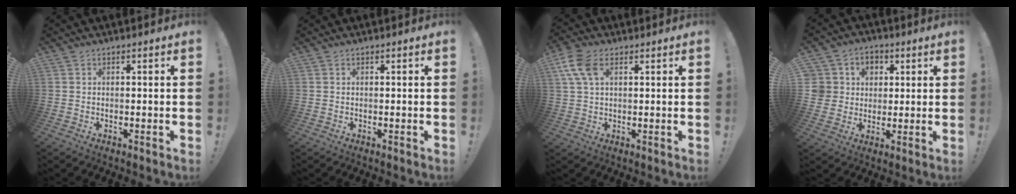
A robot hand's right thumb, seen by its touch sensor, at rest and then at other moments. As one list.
[{"total": 0.0}, {"total": 8.3, "force": [3.3, 4.8, 5.8], "torque": [-0.124, 0.000, 0.066]}, {"total": 7.8, "force": [1.4, 7.5, 1.6], "torque": [-0.021, -0.005, 0.034]}]